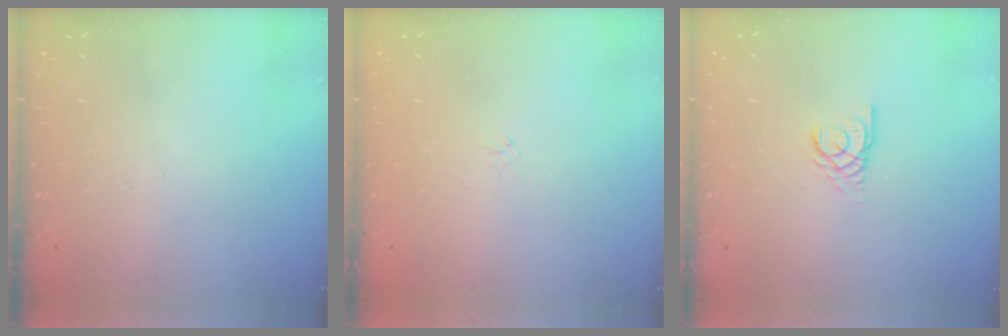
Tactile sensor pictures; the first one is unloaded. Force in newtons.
{"total": 1.2, "press": 1.2, "slide": 0.4}
{"total": 2.8, "press": 2.8, "slide": 0.1}